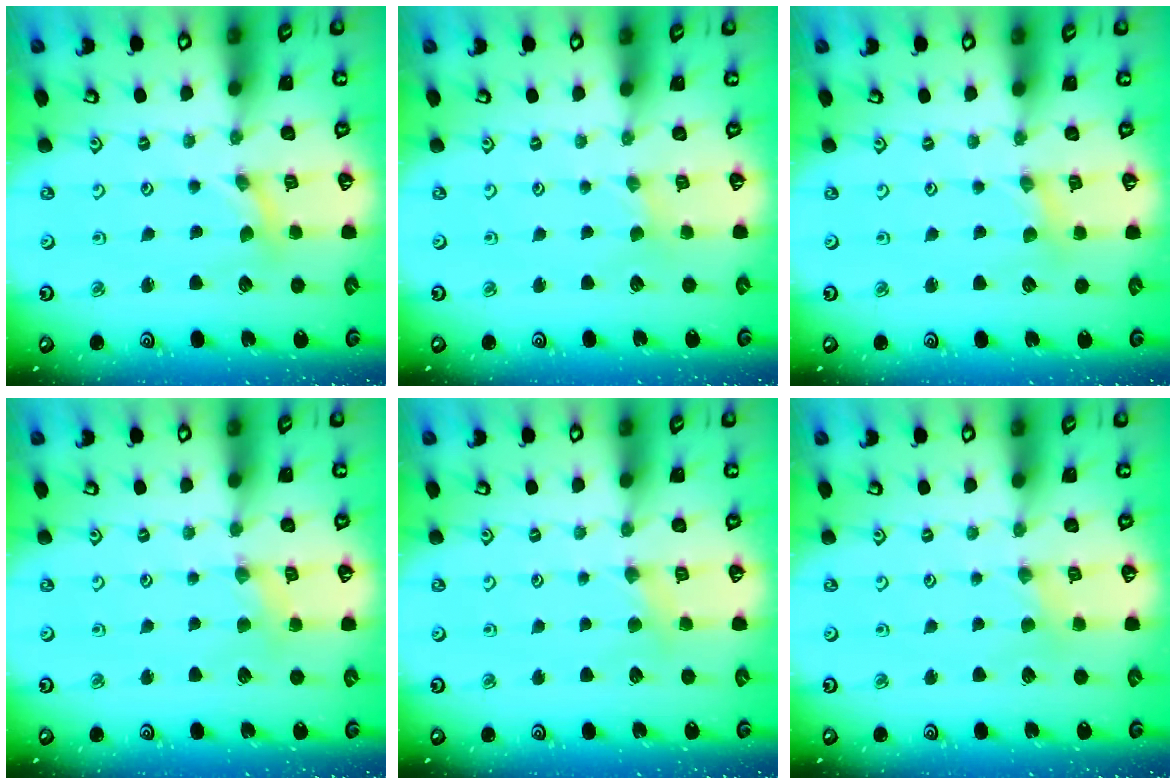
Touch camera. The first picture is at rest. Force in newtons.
{"total": 0.0}
{"total": 0.8, "press": 0.8, "slide": 0.2}
{"total": 2.0, "press": 1.9, "slide": 0.3}
{"total": 3.7, "press": 3.7, "slide": 0.6}
{"total": 1.6, "press": 1.5, "slide": 0.4}